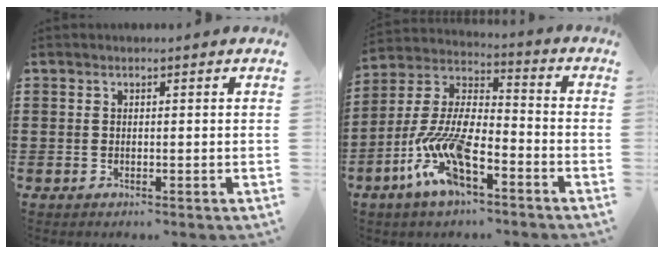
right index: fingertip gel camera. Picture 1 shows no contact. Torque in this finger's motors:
{"motor_torque": [2.14, 0.00, 1.05, 0.21]}